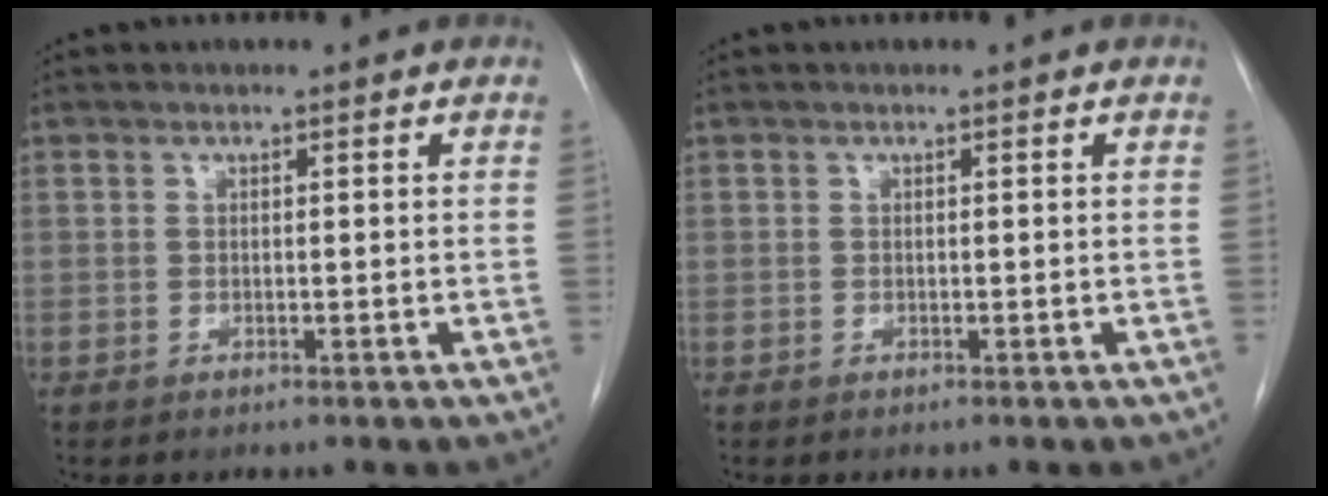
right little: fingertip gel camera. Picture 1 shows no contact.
{"total": 0.0}